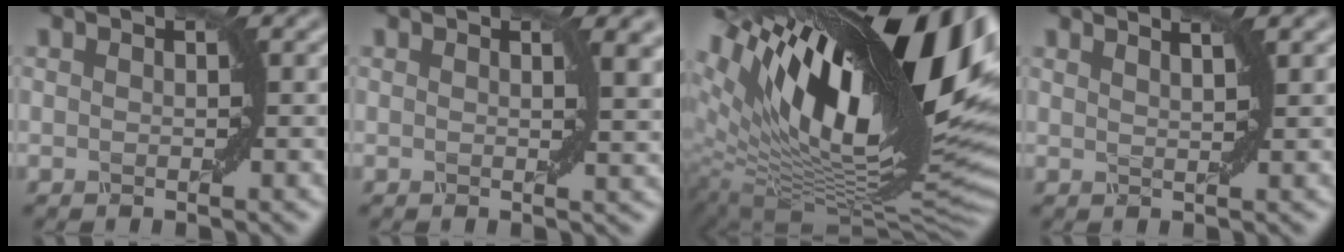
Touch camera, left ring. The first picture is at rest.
{"total": 3.2, "force": [1.5, 1.1, 2.6], "torque": [-0.019, 0.004, 0.020]}
{"total": 19.4, "force": [7.3, 7.7, 16.2], "torque": [-0.275, 0.023, 0.127]}
{"total": 3.0, "force": [2.2, 1.0, 1.7], "torque": [0.000, 0.011, 0.006]}